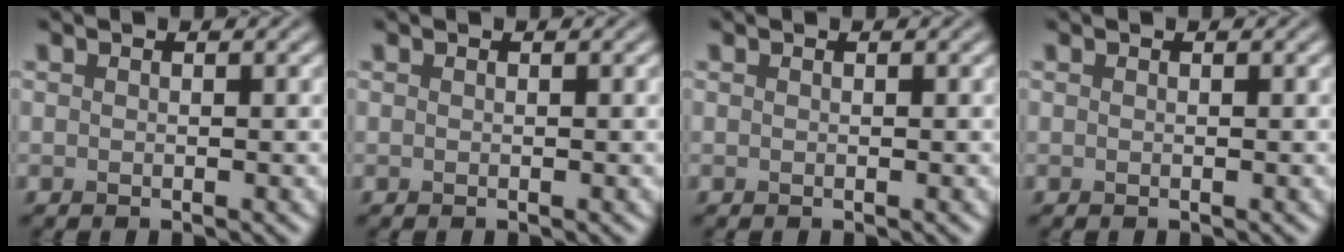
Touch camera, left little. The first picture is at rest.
{"total": 0.0}
{"total": 0.0}
{"total": 0.0}